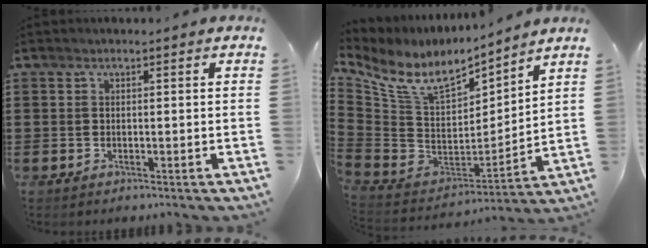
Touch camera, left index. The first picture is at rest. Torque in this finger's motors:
{"motor_torque": [2.14, 0.00, 0.45, 0.09]}